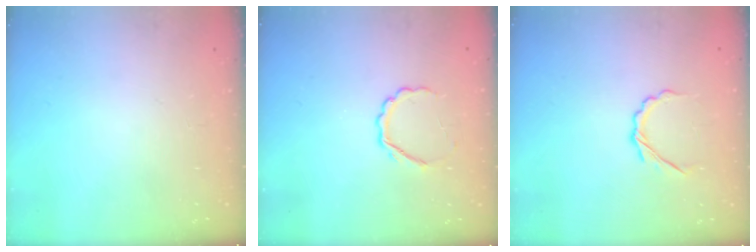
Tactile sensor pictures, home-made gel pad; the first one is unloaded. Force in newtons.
{"total": 4.0, "press": 3.9, "slide": 0.9}
{"total": 4.6, "press": 4.5, "slide": 1.1}